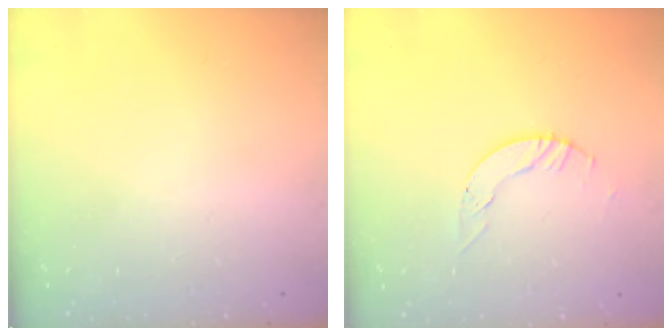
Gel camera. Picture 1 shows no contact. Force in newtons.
{"total": 4.0, "press": 4.0, "slide": 0.1}